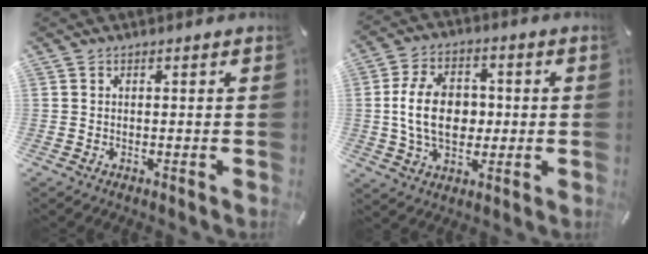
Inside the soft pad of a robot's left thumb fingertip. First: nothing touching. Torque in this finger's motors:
{"motor_torque": [1.87, 1.94, 1.72, 0.01, 0.38]}